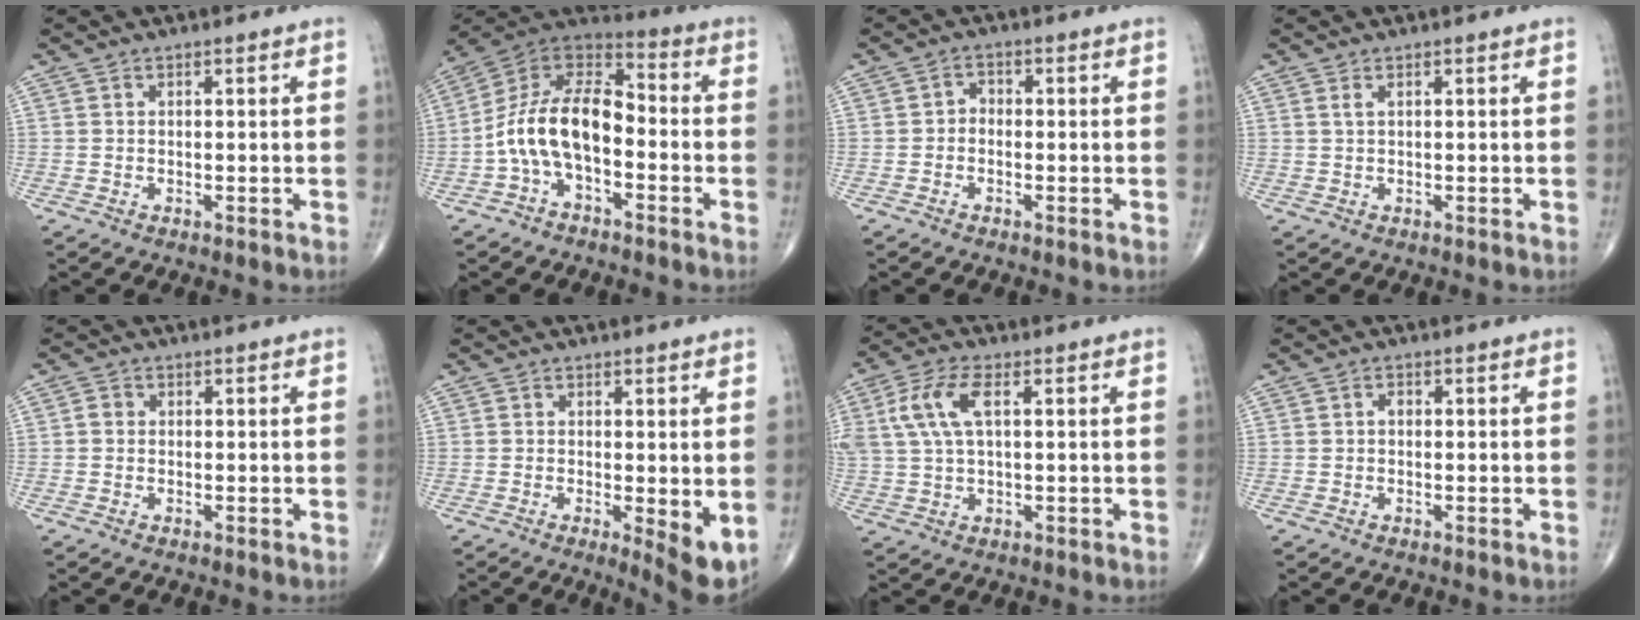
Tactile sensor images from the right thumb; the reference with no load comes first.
{"total": 14.2, "force": [-3.4, 7.9, 11.3], "torque": [-0.197, 0.060, -0.073]}
{"total": 1.9, "force": [-0.6, 1.5, 1.0], "torque": [-0.002, 0.009, -0.018]}
{"total": 0.8, "force": [0.4, 0.2, 0.7], "torque": [-0.018, 0.007, 0.010]}
{"total": 1.2, "force": [-0.1, 1.0, 0.6], "torque": [-0.004, 0.002, -0.005]}
{"total": 5.8, "force": [-0.6, 1.5, 5.6], "torque": [-0.076, -0.017, -0.010]}
{"total": 8.5, "force": [2.3, 3.8, 7.3], "torque": [-0.172, 0.015, 0.045]}
{"total": 1.0, "force": [0.0, 0.7, 0.7], "torque": [-0.005, 0.003, -0.004]}